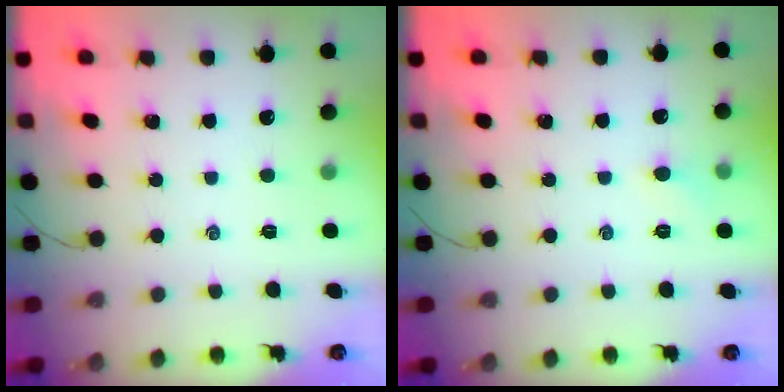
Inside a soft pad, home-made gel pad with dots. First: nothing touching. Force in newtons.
{"total": 3.8, "press": 3.6, "slide": 1.2}